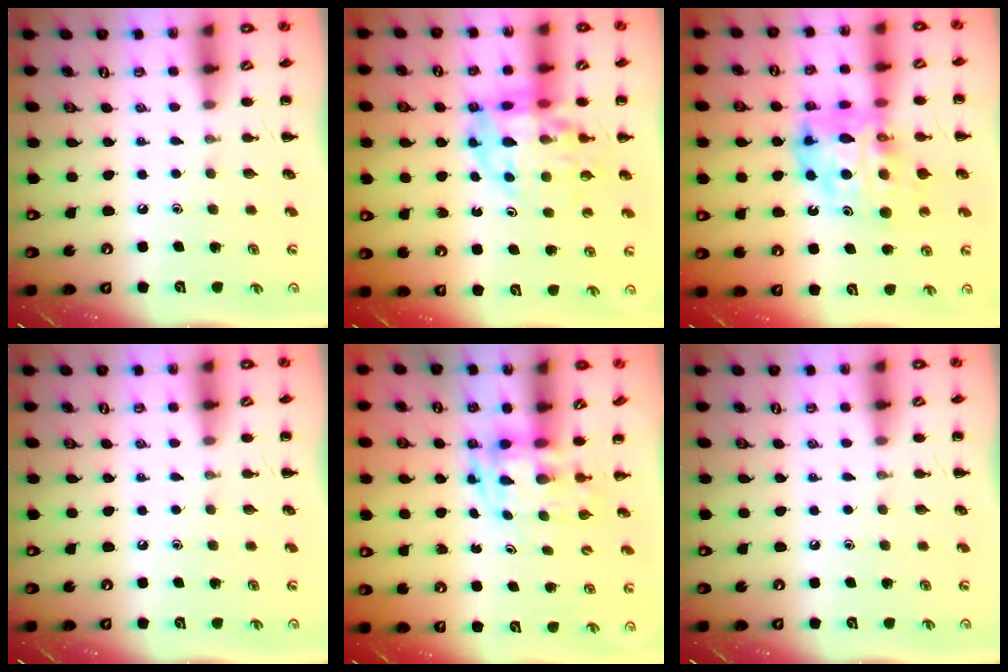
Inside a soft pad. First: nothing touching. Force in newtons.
{"total": 14.9, "press": 14.4, "slide": 3.8}
{"total": 14.8, "press": 14.2, "slide": 4.0}
{"total": 0.0}
{"total": 3.8, "press": 3.7, "slide": 0.8}
{"total": 0.0}